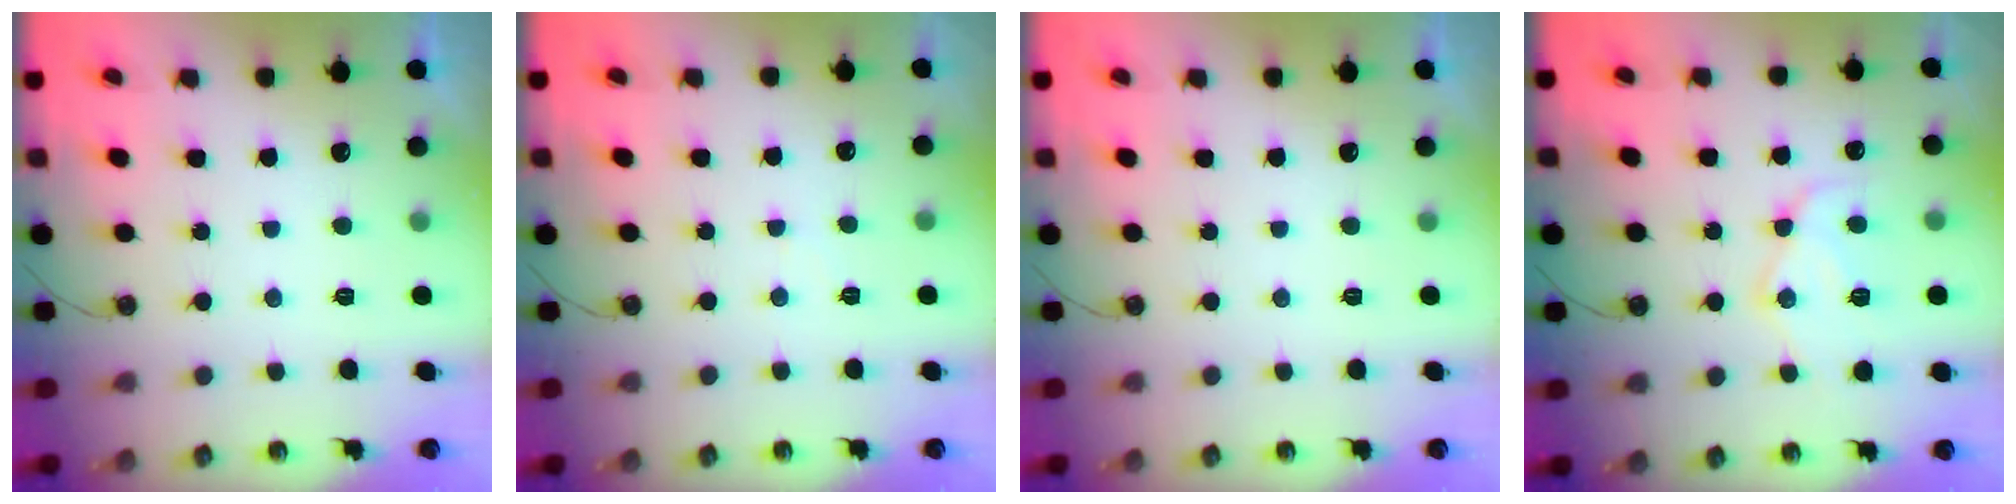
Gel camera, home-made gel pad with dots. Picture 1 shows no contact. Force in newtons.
{"total": 2.8, "press": 2.8, "slide": 0.5}
{"total": 0.0}
{"total": 12.1, "press": 12.1, "slide": 1.2}